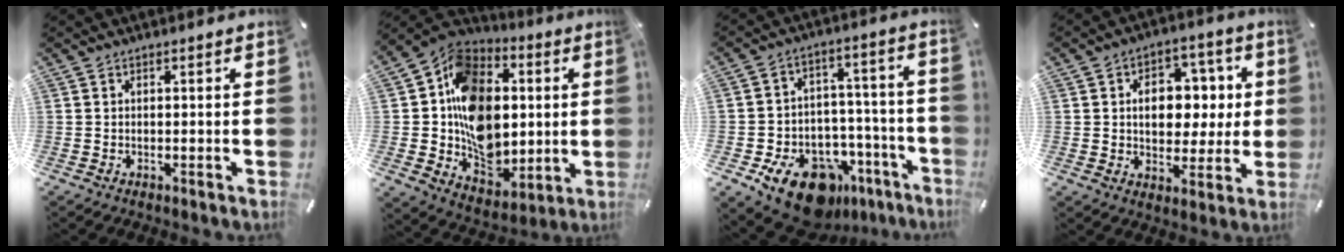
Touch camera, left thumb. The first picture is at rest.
{"total": 18.4, "force": [0.5, 15.3, 10.3], "torque": [-0.154, -0.006, 0.023]}
{"total": 17.1, "force": [-10.3, 10.5, 8.8], "torque": [-0.109, 0.072, -0.160]}
{"total": 11.2, "force": [1.2, 8.8, 6.8], "torque": [-0.090, 0.004, 0.022]}